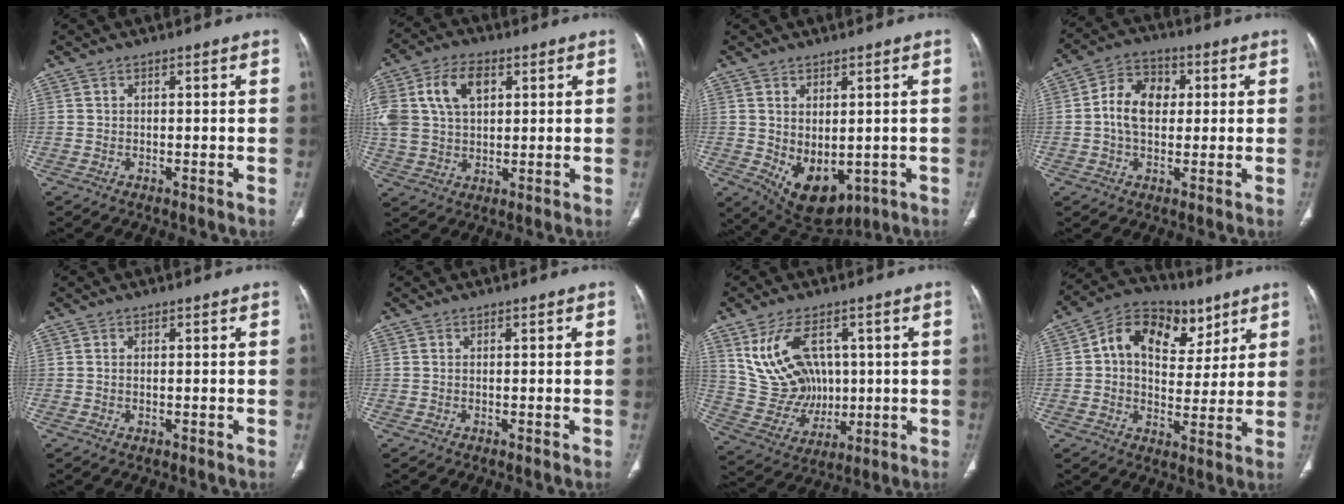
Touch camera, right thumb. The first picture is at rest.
{"total": 13.7, "force": [4.3, 8.9, 9.4], "torque": [-0.197, 0.004, 0.083]}
{"total": 10.1, "force": [-1.5, 6.1, 8.0], "torque": [-0.109, -0.008, 0.007]}
{"total": 9.1, "force": [0.7, 6.6, 6.2], "torque": [-0.095, 0.019, 0.005]}
{"total": 0.7, "force": [-0.1, 0.4, 0.6], "torque": [-0.020, -0.005, -0.001]}
{"total": 0.0}
{"total": 13.8, "force": [4.3, 9.5, 9.0], "torque": [-0.141, -0.013, 0.103]}
{"total": 15.4, "force": [6.2, 10.9, 9.0], "torque": [-0.099, 0.003, 0.098]}